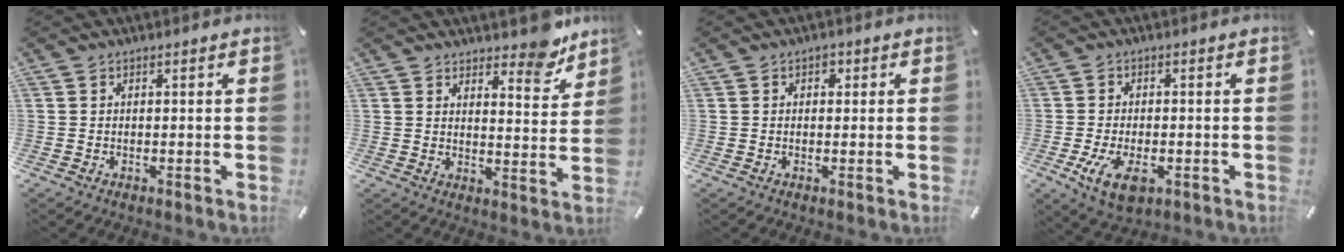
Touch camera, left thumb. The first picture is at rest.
{"total": 8.9, "force": [7.3, 3.9, 3.1], "torque": [-0.016, -0.060, 0.125]}
{"total": 1.1, "force": [0.3, 1.0, 0.4], "torque": [-0.002, 0.004, 0.002]}
{"total": 7.0, "force": [-2.4, 4.0, 5.2], "torque": [-0.113, -0.005, -0.045]}